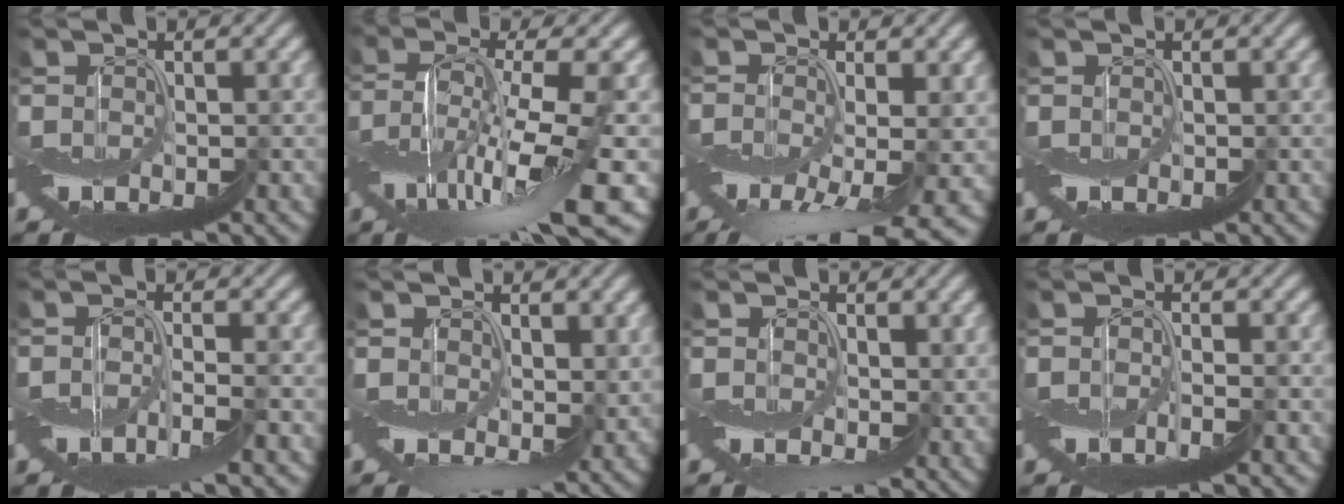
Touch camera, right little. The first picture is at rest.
{"total": 10.1, "force": [-2.2, 3.0, 9.4], "torque": [-0.179, 0.009, -0.041]}
{"total": 9.6, "force": [-4.2, 3.1, 8.1], "torque": [-0.152, -0.030, -0.045]}
{"total": 0.0}
{"total": 2.7, "force": [-1.0, 0.5, 2.5], "torque": [-0.045, -0.003, -0.021]}
{"total": 6.2, "force": [-0.6, 3.7, 4.9], "torque": [-0.065, -0.024, 0.004]}
{"total": 4.2, "force": [-0.1, 2.6, 3.3], "torque": [-0.046, -0.016, 0.007]}
{"total": 1.3, "force": [-0.5, 0.1, 1.2], "torque": [-0.024, -0.004, -0.009]}